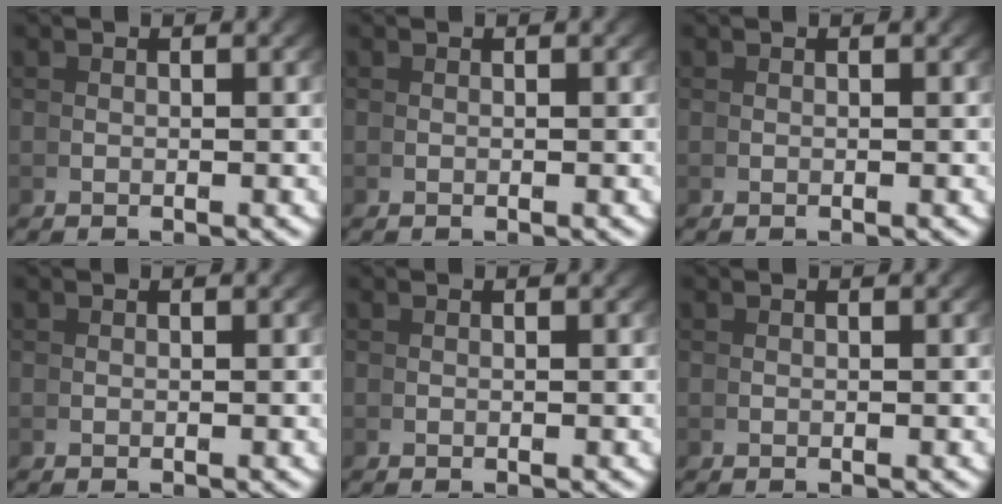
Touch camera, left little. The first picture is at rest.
{"total": 0.0}
{"total": 0.0}
{"total": 0.0}
{"total": 0.0}
{"total": 0.0}